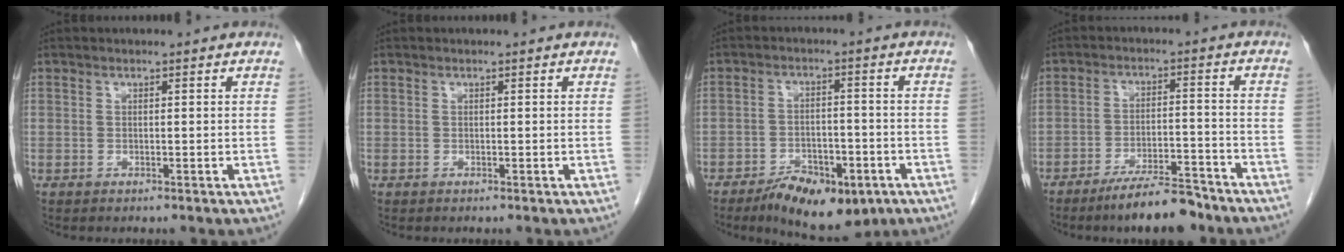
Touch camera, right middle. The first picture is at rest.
{"total": 0.0}
{"total": 10.7, "force": [-6.9, 4.7, 6.7], "torque": [-0.097, -0.004, -0.103]}
{"total": 8.6, "force": [-7.1, 1.4, 4.8], "torque": [-0.075, -0.010, -0.119]}